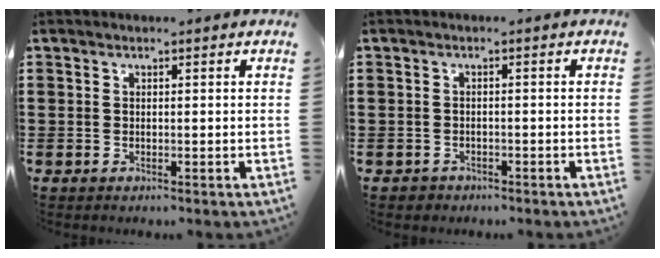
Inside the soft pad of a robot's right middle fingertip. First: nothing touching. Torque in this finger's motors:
{"motor_torque": [1.16, 0.31, 0.04, 0.01]}